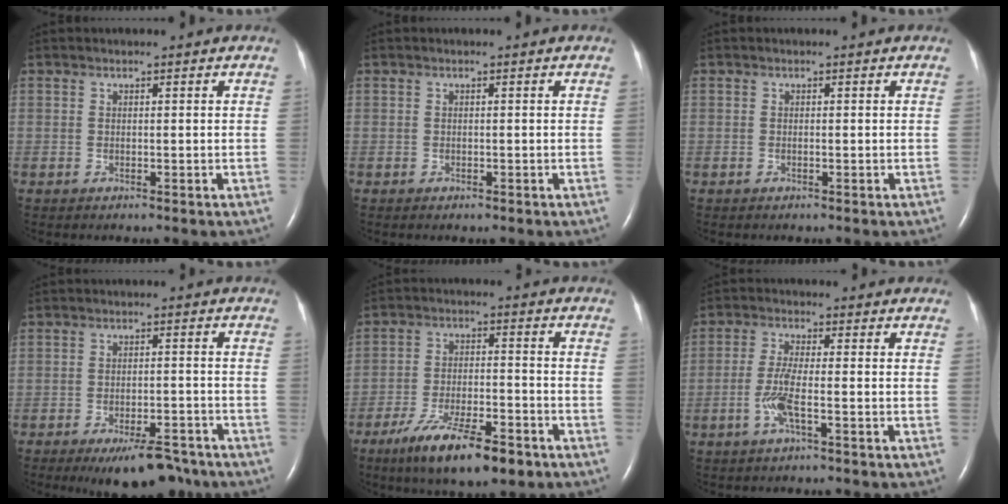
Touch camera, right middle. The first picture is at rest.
{"total": 0.0}
{"total": 0.0}
{"total": 9.3, "force": [-7.1, 3.2, 5.0], "torque": [-0.067, -0.003, -0.108]}
{"total": 12.4, "force": [-8.1, 3.0, 8.9], "torque": [-0.160, -0.019, -0.131]}
{"total": 4.4, "force": [-1.7, 0.2, 4.1], "torque": [-0.093, -0.007, -0.037]}